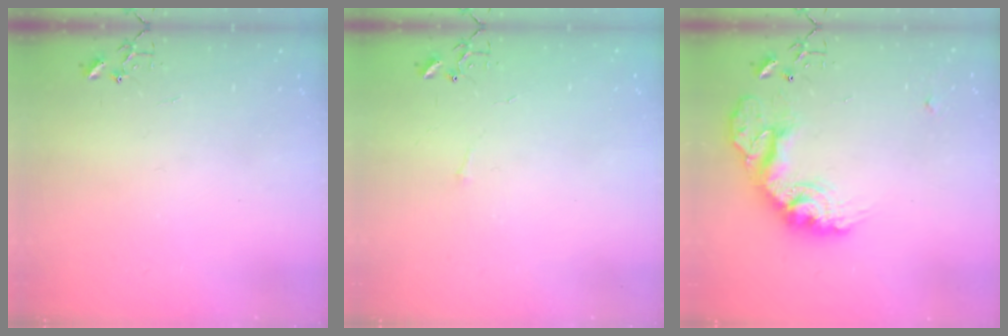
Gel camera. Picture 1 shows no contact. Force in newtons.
{"total": 2.7, "press": 2.7, "slide": 0.4}
{"total": 19.4, "press": 19.4, "slide": 1.4}